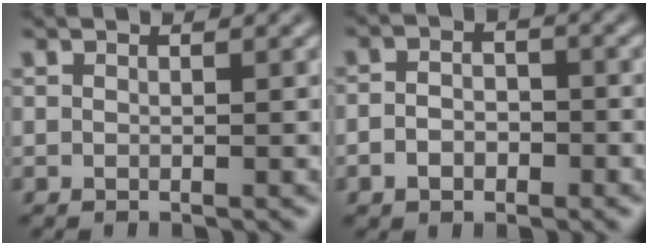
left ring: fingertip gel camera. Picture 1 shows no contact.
{"total": 2.4, "force": [-0.9, 1.7, 1.5], "torque": [-0.031, 0.002, -0.020]}